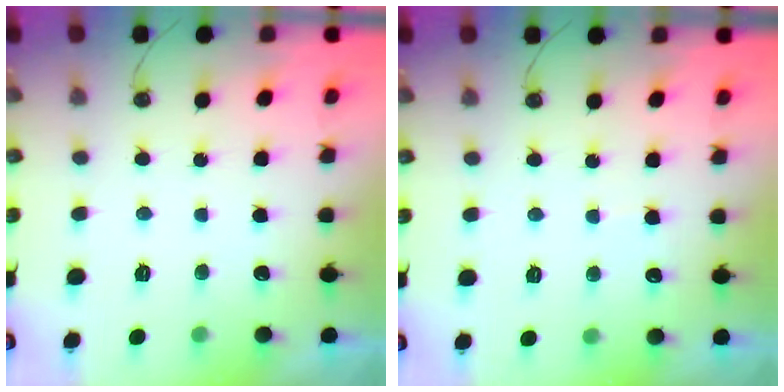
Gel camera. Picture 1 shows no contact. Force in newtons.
{"total": 2.7, "press": 2.7, "slide": 0.3}